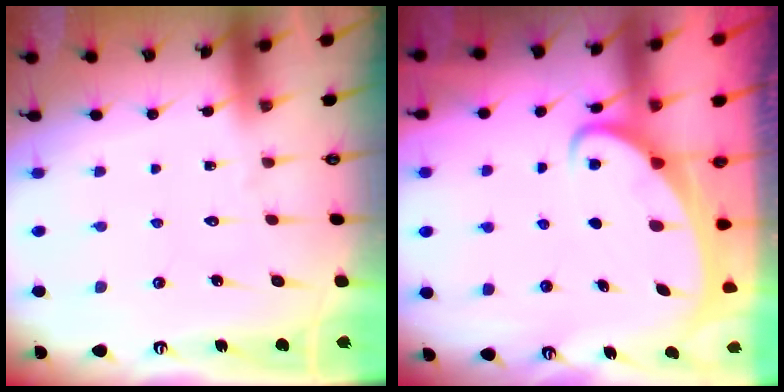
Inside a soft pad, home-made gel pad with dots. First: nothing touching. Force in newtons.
{"total": 2.8, "press": 2.7, "slide": 0.3}